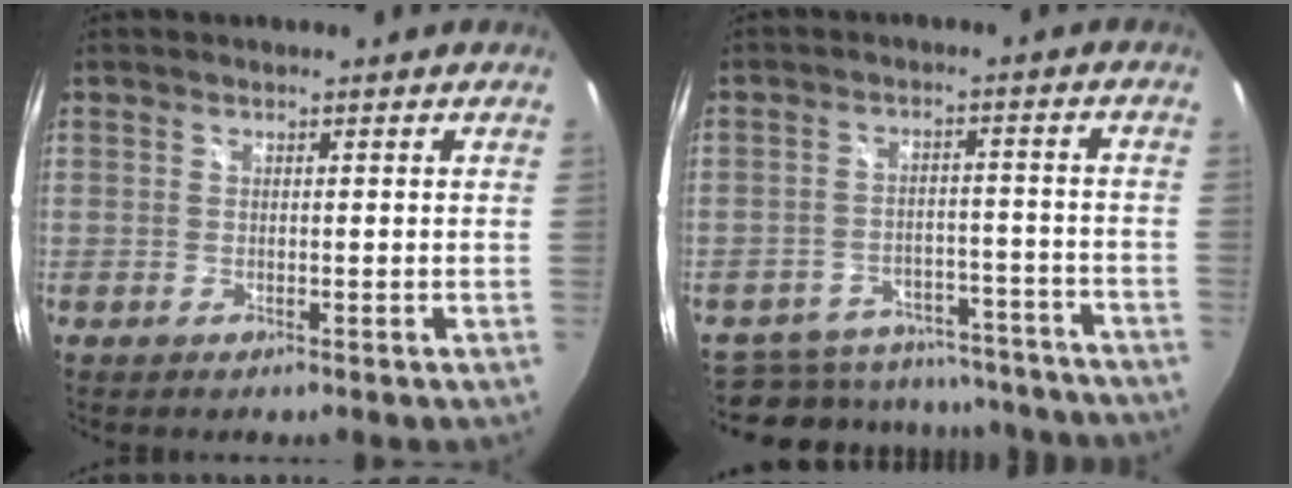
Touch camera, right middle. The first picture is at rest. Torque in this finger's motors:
{"motor_torque": [-0.46, -0.78, -0.04, -0.03]}